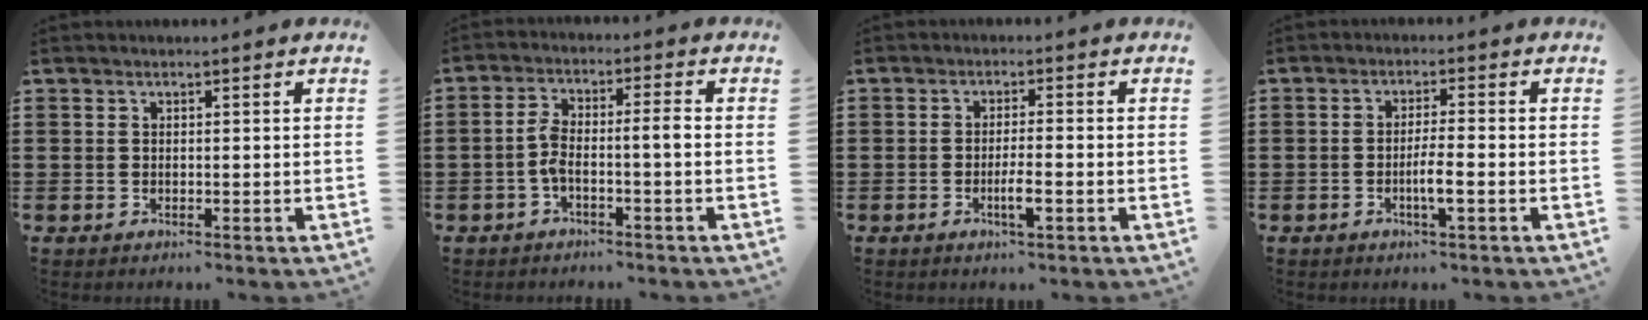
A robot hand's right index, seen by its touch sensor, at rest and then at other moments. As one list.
[{"total": 4.4, "force": [-1.1, 1.0, 4.2], "torque": [-0.090, 0.002, -0.027]}, {"total": 3.2, "force": [-1.4, 0.3, 2.8], "torque": [-0.048, -0.002, -0.025]}, {"total": 3.4, "force": [-1.3, 0.1, 3.2], "torque": [-0.056, -0.004, -0.024]}]